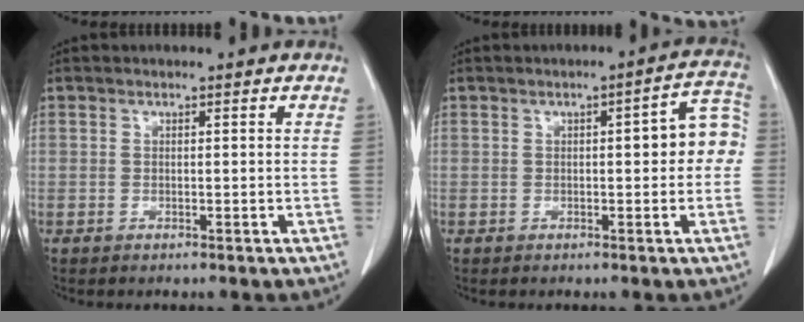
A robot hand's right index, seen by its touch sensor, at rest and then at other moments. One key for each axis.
{"total": 6.6, "fx": 0.2, "fy": 1.8, "fz": 6.4, "tx": -0.073, "ty": 0.028, "tz": -0.001}